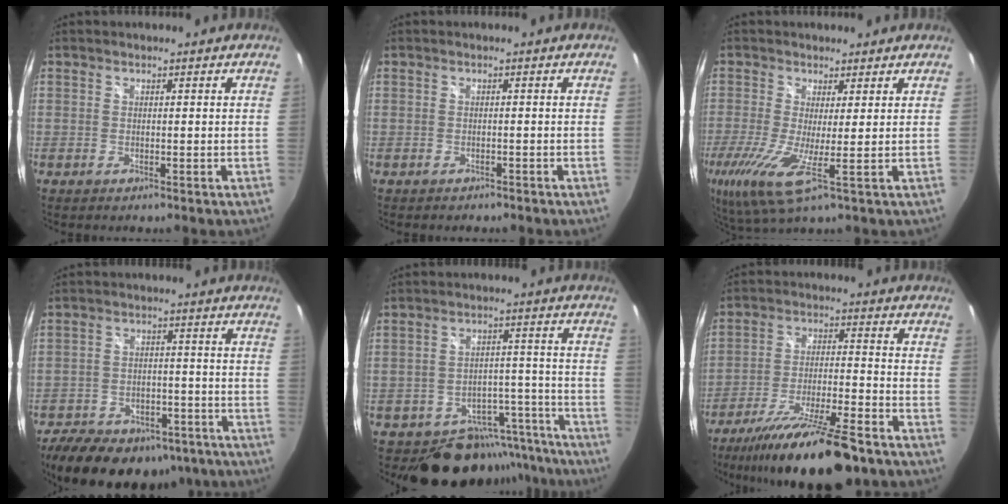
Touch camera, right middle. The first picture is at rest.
{"total": 1.2, "force": [-1.1, 0.5, 0.3], "torque": [-0.009, 0.000, -0.013]}
{"total": 9.0, "force": [-1.4, 1.3, 8.8], "torque": [-0.186, -0.028, -0.035]}
{"total": 20.8, "force": [-14.9, 10.8, 9.7], "torque": [-0.212, -0.001, -0.199]}
{"total": 14.4, "force": [-12.5, 6.9, 1.7], "torque": [-0.020, 0.058, -0.155]}
{"total": 19.7, "force": [-15.5, 3.1, 11.8], "torque": [-0.220, -0.038, -0.248]}